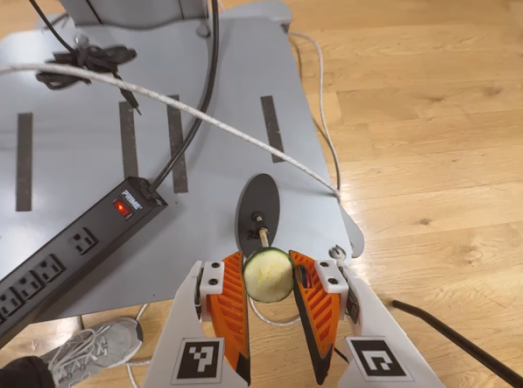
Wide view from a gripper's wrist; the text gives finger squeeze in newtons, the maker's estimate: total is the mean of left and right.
{"total": 9.6, "left": 9.9, "right": 9.4}